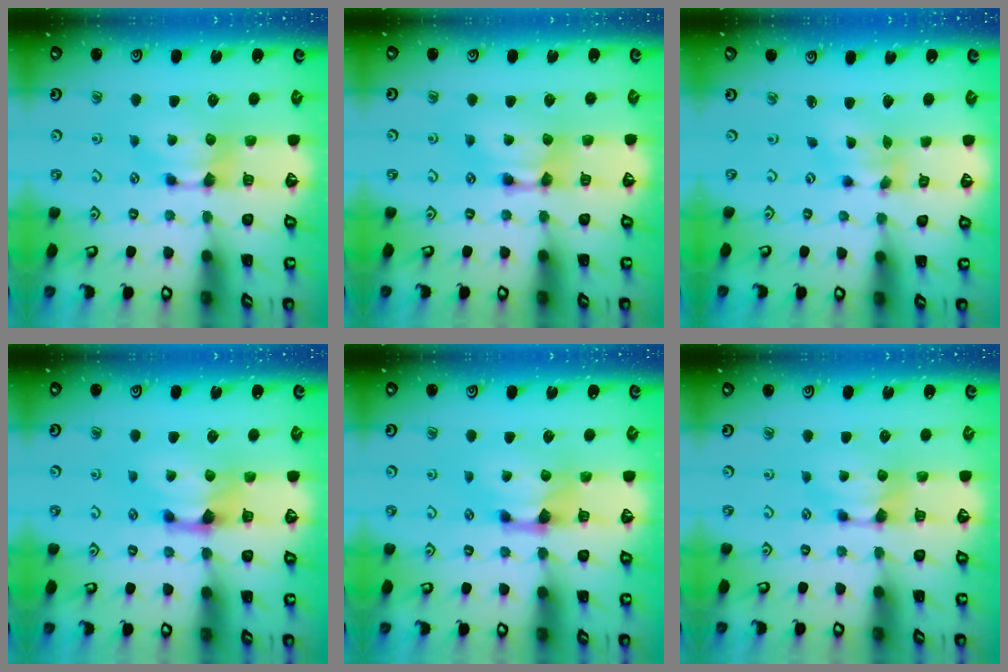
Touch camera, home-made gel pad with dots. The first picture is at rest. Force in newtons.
{"total": 1.6, "press": 1.4, "slide": 0.6}
{"total": 2.9, "press": 2.4, "slide": 1.6}
{"total": 2.3, "press": 1.8, "slide": 1.4}
{"total": 1.6, "press": 0.9, "slide": 1.3}
{"total": 0.0}